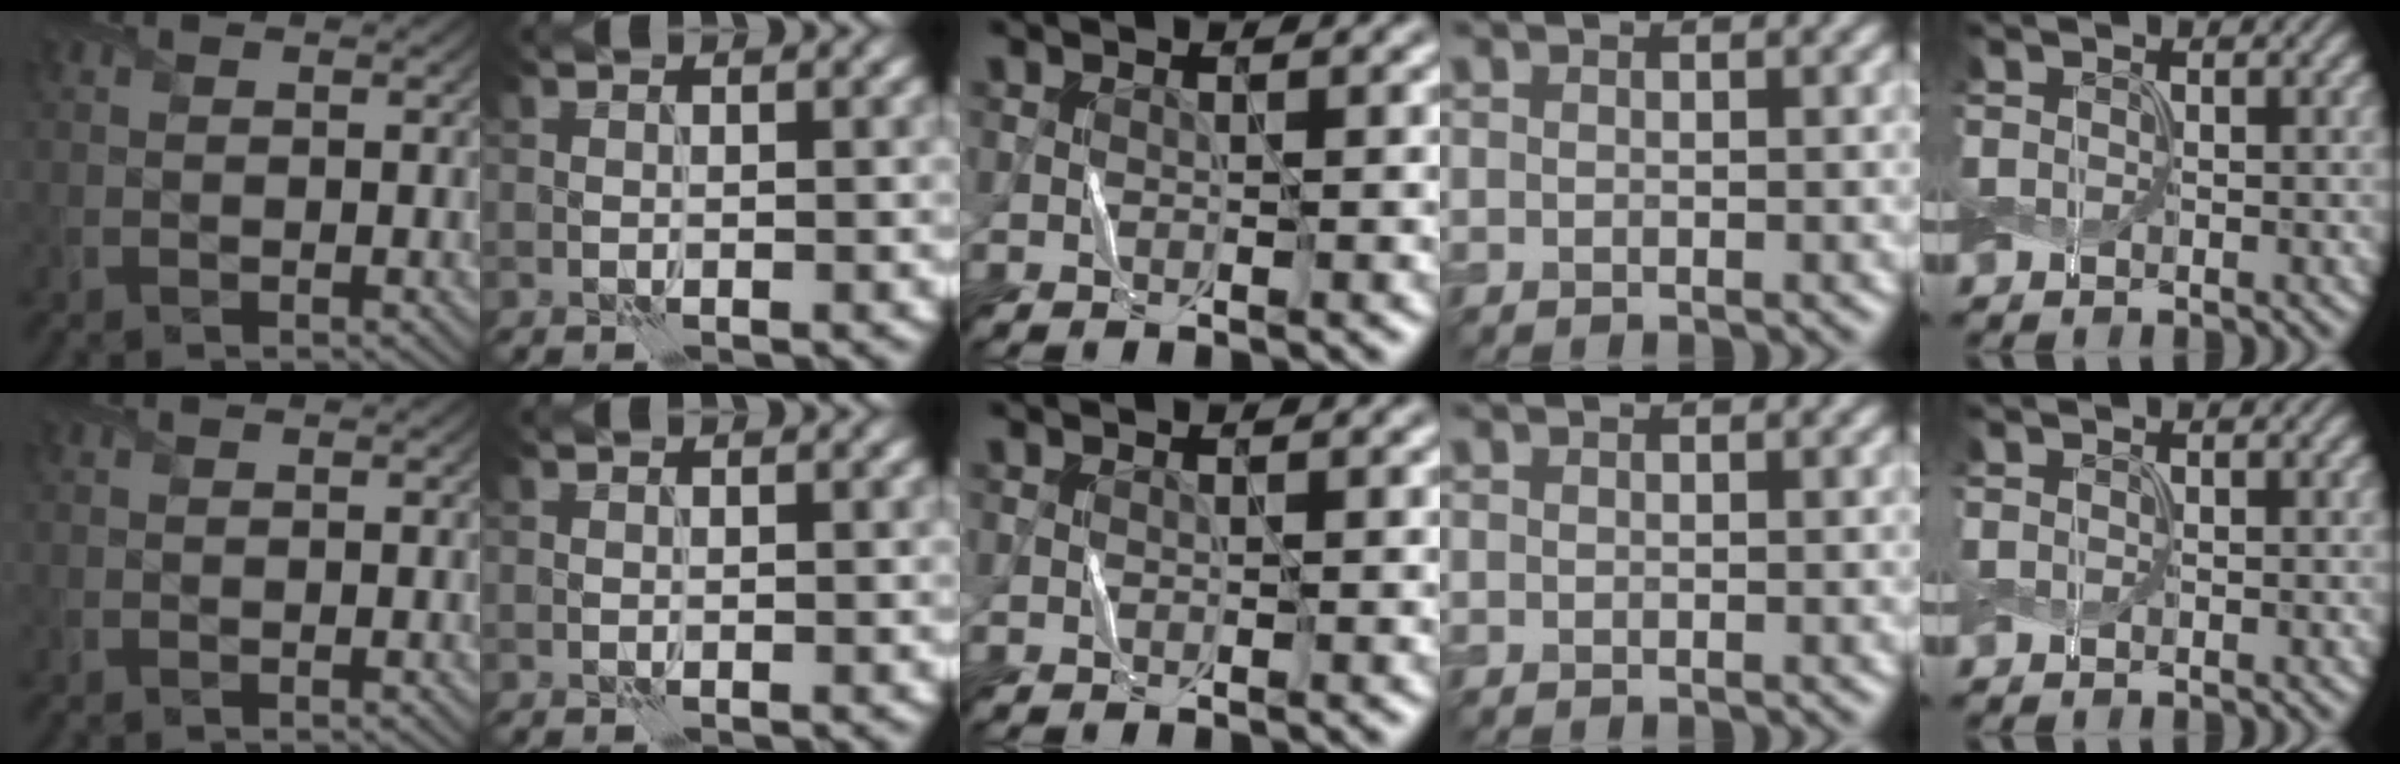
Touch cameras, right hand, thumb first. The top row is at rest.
{}